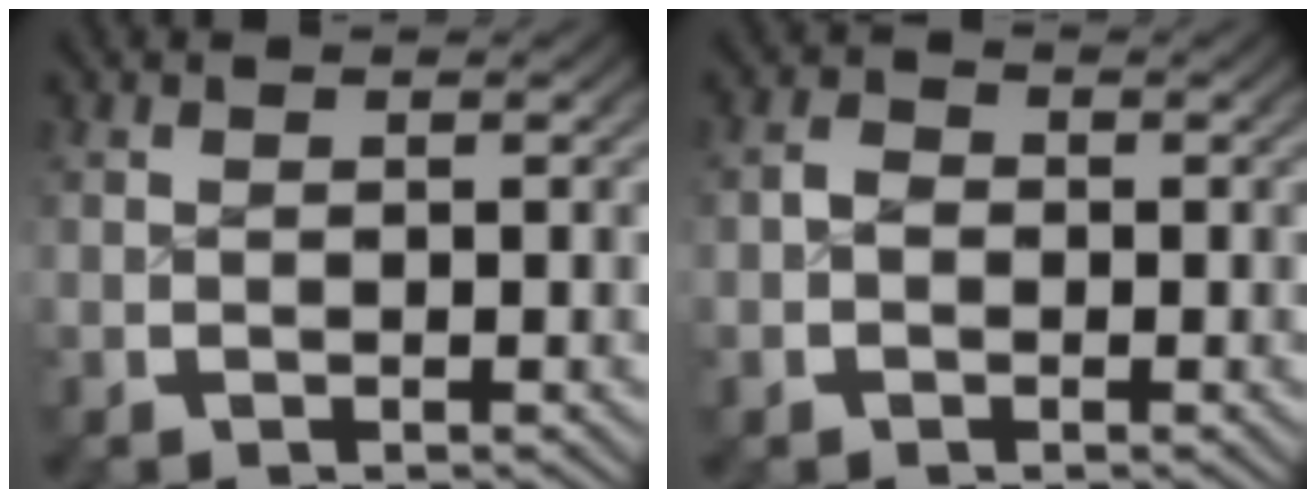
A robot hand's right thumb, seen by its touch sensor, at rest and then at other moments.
{"total": 1.3, "force": [-0.5, 1.1, 0.5], "torque": [-0.008, -0.003, -0.013]}